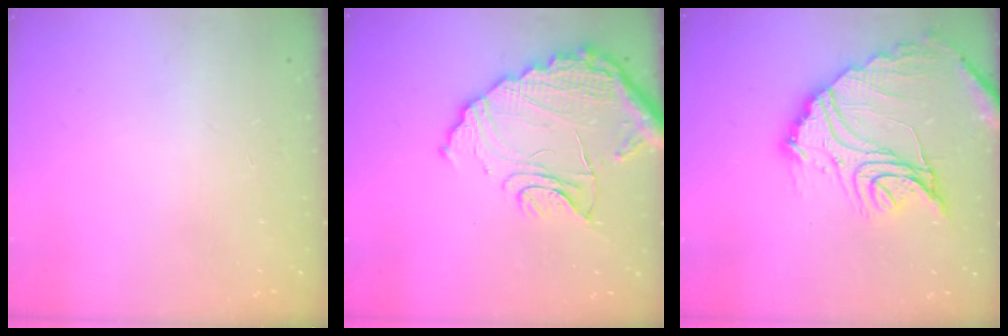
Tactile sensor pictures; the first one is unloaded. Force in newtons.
{"total": 16.2, "press": 16.1, "slide": 1.4}
{"total": 20.8, "press": 20.7, "slide": 1.8}